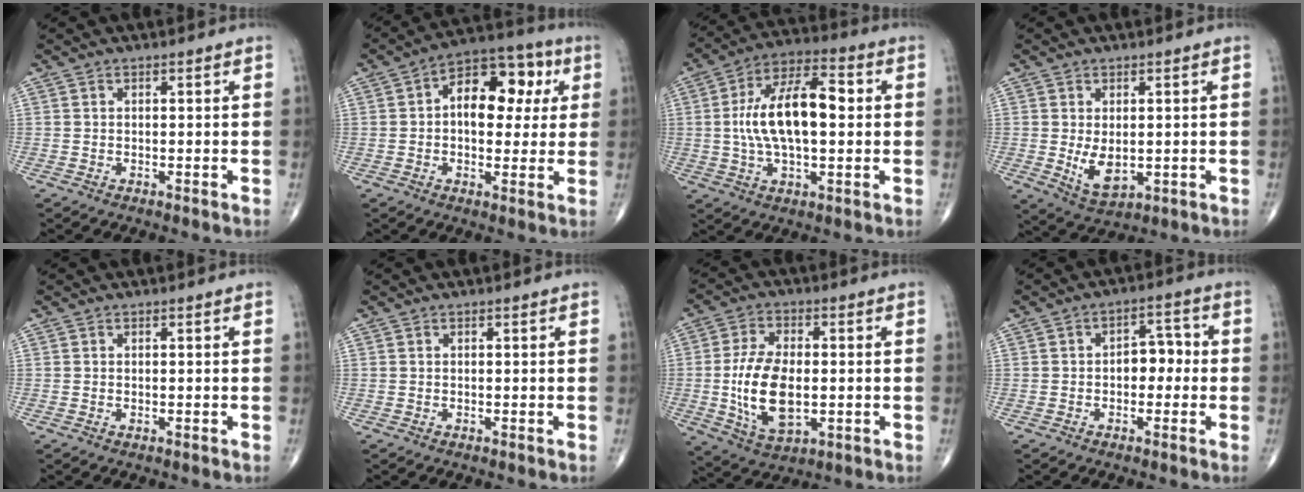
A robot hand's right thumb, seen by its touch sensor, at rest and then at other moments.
{"total": 13.9, "force": [2.6, 8.5, 10.6], "torque": [-0.114, 0.024, 0.029]}
{"total": 16.2, "force": [1.0, 7.4, 14.4], "torque": [-0.255, 0.023, 0.012]}
{"total": 6.0, "force": [-0.3, 3.4, 4.9], "torque": [-0.079, -0.014, 0.010]}
{"total": 0.0}
{"total": 0.0}
{"total": 13.5, "force": [-1.3, 7.1, 11.4], "torque": [-0.214, -0.004, -0.016]}
{"total": 5.4, "force": [-0.5, 3.5, 4.1], "torque": [-0.031, 0.024, -0.016]}